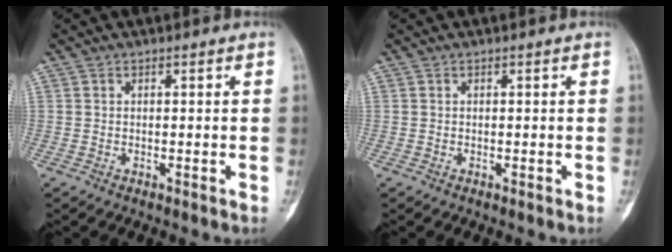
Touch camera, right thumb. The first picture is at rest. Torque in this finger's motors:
{"motor_torque": [0.27, 0.11, 0.07, -0.07, 0.11]}